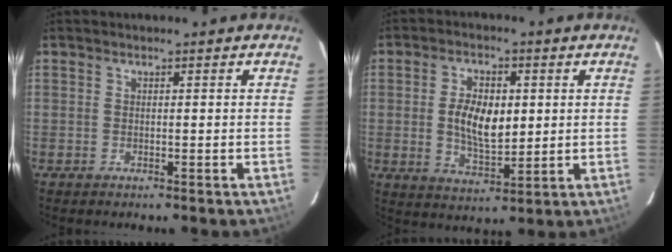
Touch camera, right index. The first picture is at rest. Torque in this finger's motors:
{"motor_torque": [0.50, 0.52, 0.27, 0.06]}